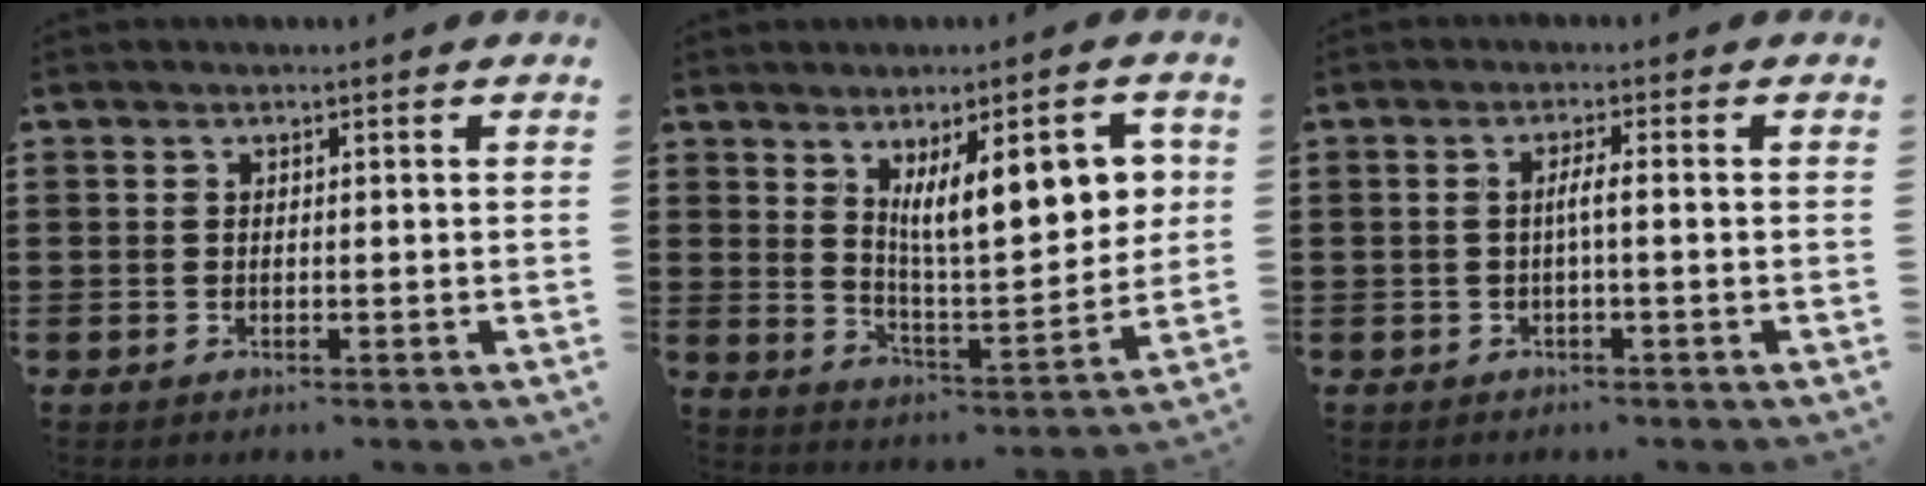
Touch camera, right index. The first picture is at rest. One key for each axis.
{"total": 11.9, "fx": 4.6, "fy": 3.8, "fz": 10.3, "tx": -0.167, "ty": -0.005, "tz": 0.075}
{"total": 2.2, "fx": -0.4, "fy": 0.0, "fz": 2.1, "tx": -0.040, "ty": -0.002, "tz": -0.009}